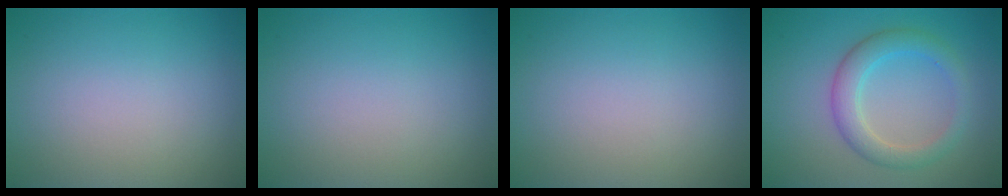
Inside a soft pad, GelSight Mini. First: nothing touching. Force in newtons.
{"total": 0.0}
{"total": 0.0}
{"total": 3.5, "press": 3.5, "slide": 0.2}